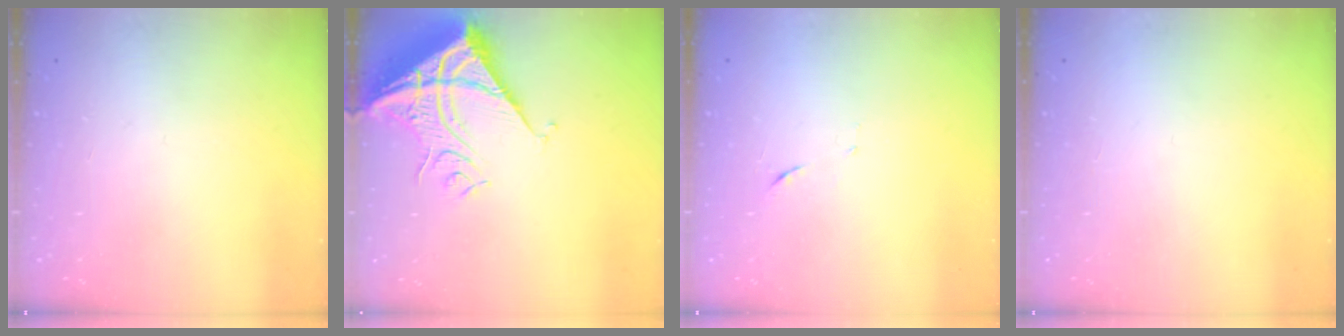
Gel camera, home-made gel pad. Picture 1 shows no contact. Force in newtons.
{"total": 14.2, "press": 14.1, "slide": 1.9}
{"total": 6.7, "press": 6.6, "slide": 0.6}
{"total": 1.5, "press": 1.5, "slide": 0.1}